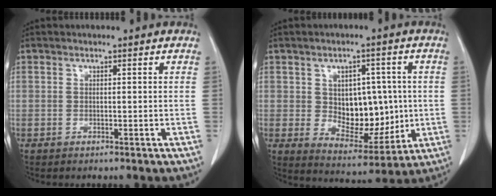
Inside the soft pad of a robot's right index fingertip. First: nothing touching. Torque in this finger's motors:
{"motor_torque": [0.30, 0.25, 0.19, 0.03]}